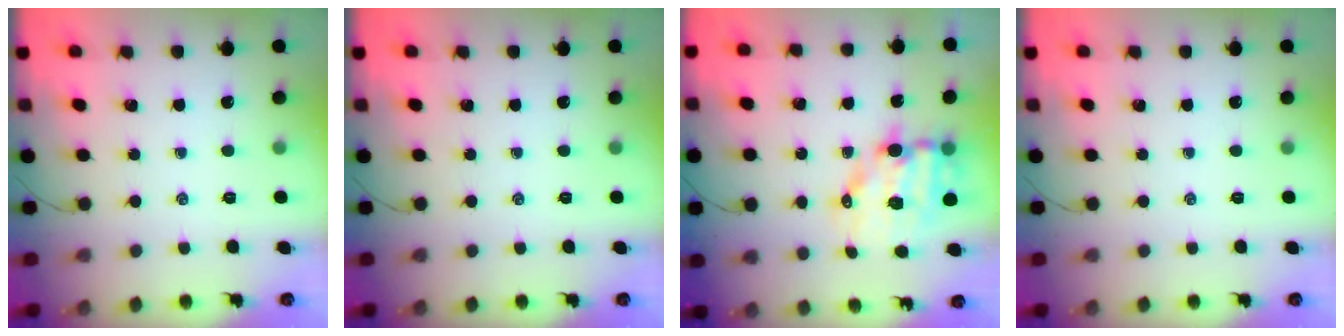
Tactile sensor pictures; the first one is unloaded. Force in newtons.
{"total": 0.0}
{"total": 11.5, "press": 11.2, "slide": 2.5}
{"total": 0.0}